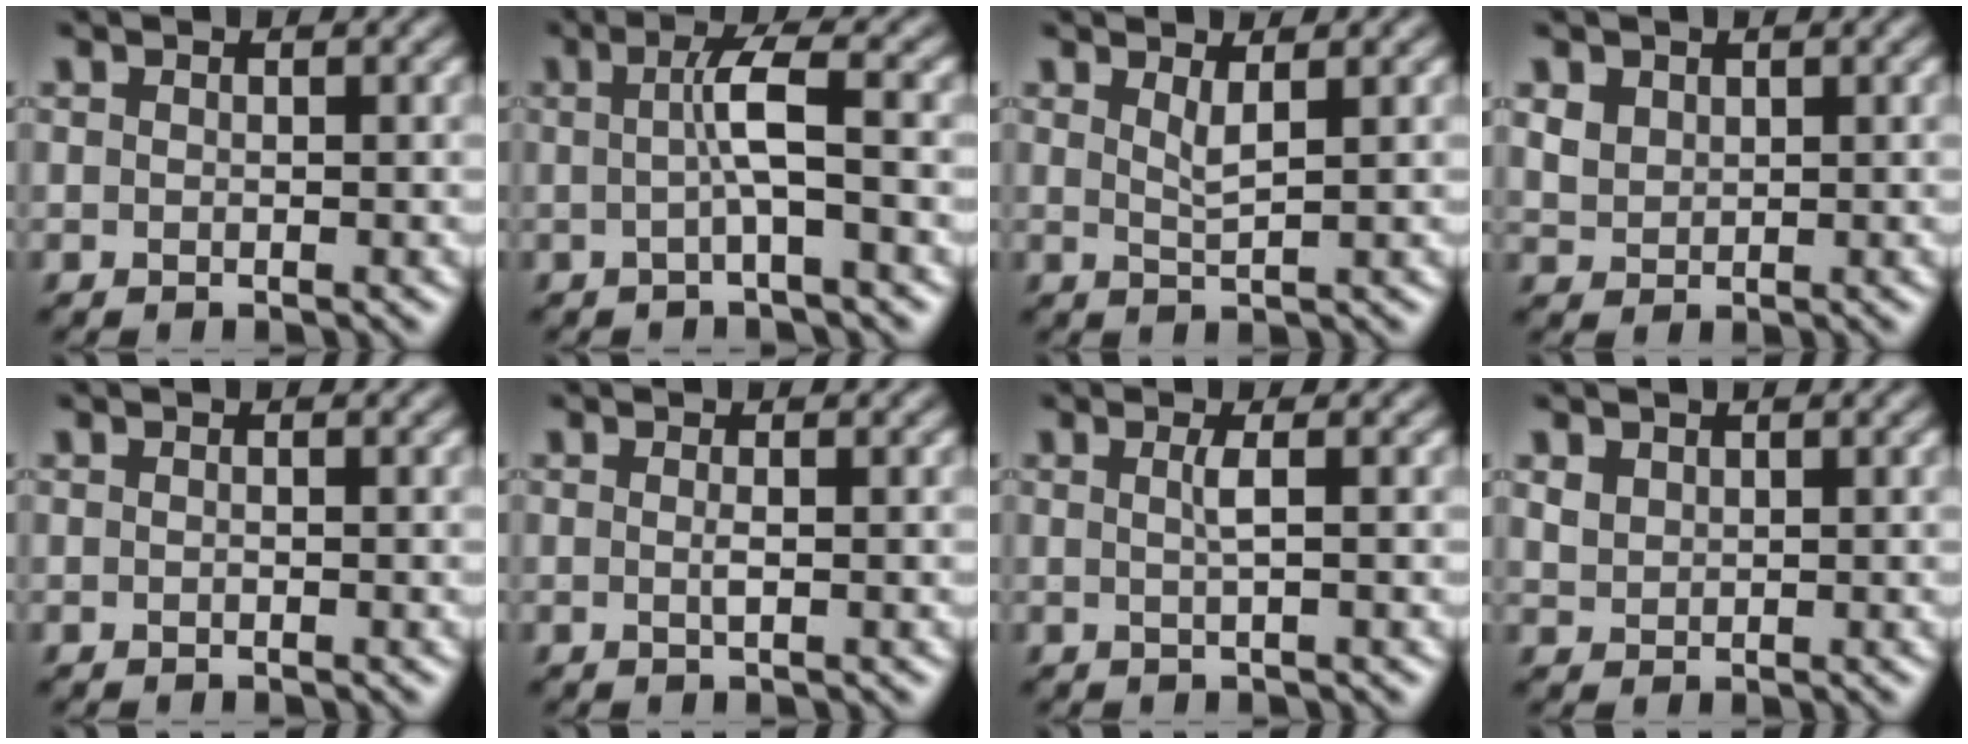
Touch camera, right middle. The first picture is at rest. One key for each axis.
{"total": 3.3, "fx": -0.1, "fy": 0.4, "fz": 3.3, "tx": -0.061, "ty": 0.004, "tz": -0.004}
{"total": 1.6, "fx": 0.8, "fy": 0.3, "fz": 1.3, "tx": -0.023, "ty": -0.003, "tz": 0.013}
{"total": 1.8, "fx": 1.0, "fy": 1.3, "fz": 0.6, "tx": -0.018, "ty": -0.005, "tz": 0.023}
{"total": 0.0}
{"total": 0.8, "fx": 0.0, "fy": 0.1, "fz": 0.8, "tx": -0.017, "ty": 0.000, "tz": -0.001}
{"total": 1.4, "fx": 0.2, "fy": 0.3, "fz": 1.4, "tx": -0.028, "ty": 0.003, "tz": 0.000}
{"total": 1.2, "fx": 0.8, "fy": 0.9, "fz": 0.4, "tx": -0.011, "ty": -0.002, "tz": 0.020}